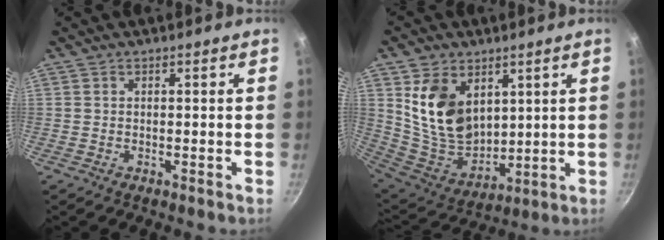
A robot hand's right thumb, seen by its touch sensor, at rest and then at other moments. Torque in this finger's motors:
{"motor_torque": [0.80, 2.99, 1.59, -0.20, 0.12]}